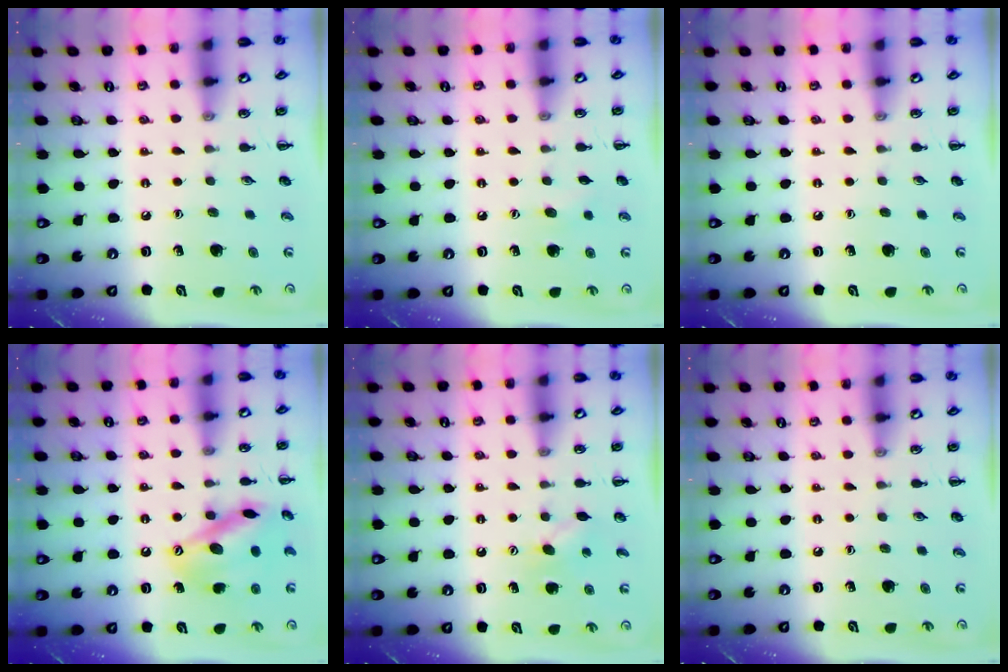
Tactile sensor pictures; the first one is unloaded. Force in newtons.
{"total": 4.5, "press": 4.4, "slide": 0.9}
{"total": 0.0}
{"total": 15.6, "press": 15.6, "slide": 0.8}
{"total": 3.4, "press": 3.3, "slide": 0.7}
{"total": 0.0}